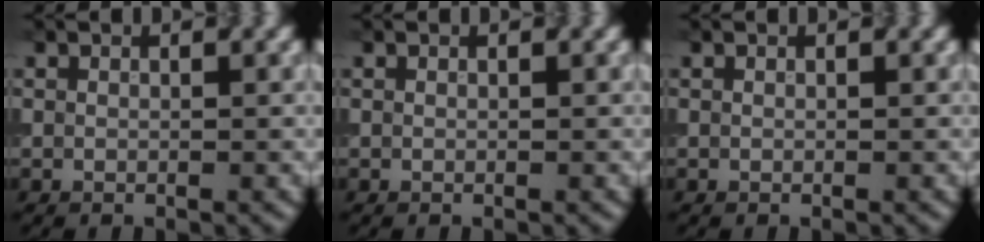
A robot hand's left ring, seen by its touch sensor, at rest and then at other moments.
{"total": 0.0}
{"total": 0.0}